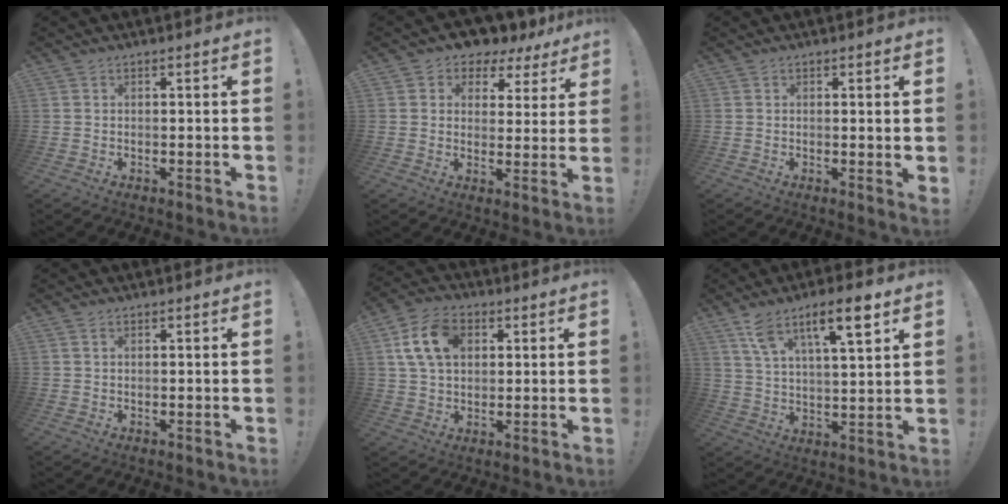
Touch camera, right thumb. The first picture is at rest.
{"total": 5.4, "force": [3.7, 3.8, 1.0], "torque": [-0.010, -0.038, 0.068]}
{"total": 1.5, "force": [0.6, -0.1, 1.3], "torque": [-0.018, -0.004, 0.008]}
{"total": 0.7, "force": [0.3, 0.3, 0.5], "torque": [-0.013, 0.004, 0.007]}
{"total": 13.2, "force": [4.0, 9.0, 8.8], "torque": [-0.160, 0.007, 0.078]}
{"total": 12.8, "force": [7.7, 3.2, 9.7], "torque": [-0.151, -0.033, 0.123]}